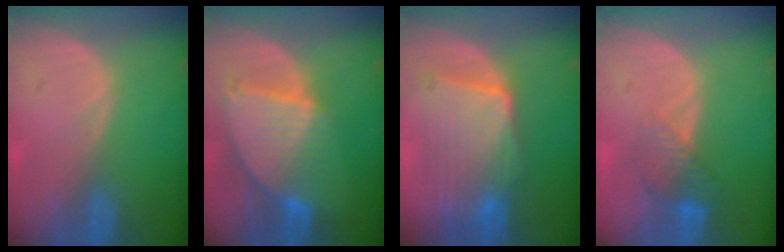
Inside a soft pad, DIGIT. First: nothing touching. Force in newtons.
{"total": 8.6, "press": 7.5, "slide": 4.1}
{"total": 9.1, "press": 8.6, "slide": 2.7}
{"total": 4.3, "press": 3.8, "slide": 2.1}